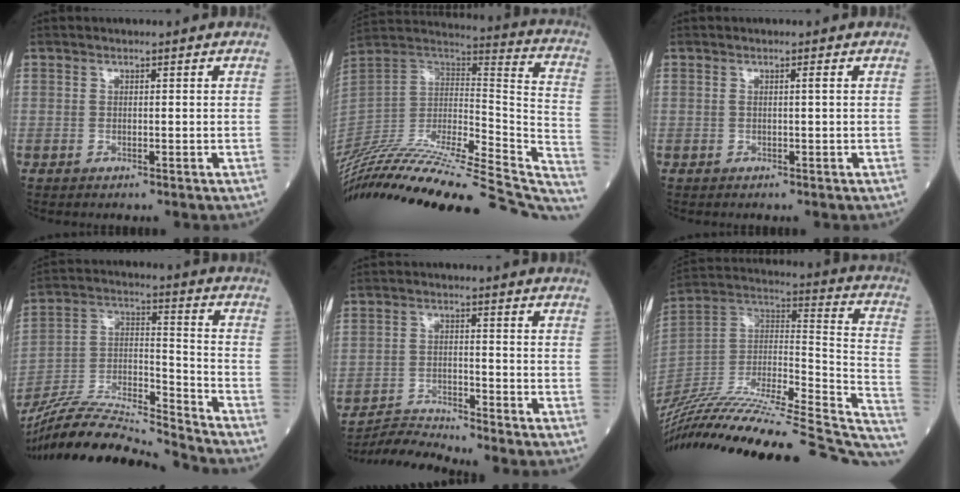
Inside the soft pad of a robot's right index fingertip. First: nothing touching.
{"total": 42.6, "force": [-36.6, 5.2, 21.2], "torque": [-0.313, -0.068, -0.531]}
{"total": 0.6, "force": [0.1, -0.2, 0.6], "torque": [-0.011, 0.000, 0.001]}
{"total": 18.7, "force": [-17.8, -0.4, 5.8], "torque": [-0.112, 0.012, -0.317]}
{"total": 5.4, "force": [-5.0, -1.8, -0.7], "torque": [0.000, -0.014, -0.095]}
{"total": 39.3, "force": [-32.8, 4.9, 21.1], "torque": [-0.304, -0.040, -0.488]}